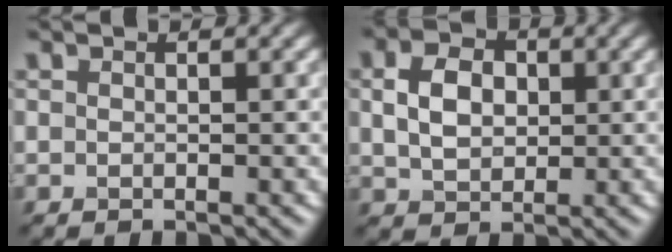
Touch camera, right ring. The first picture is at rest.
{"total": 4.2, "force": [0.8, 3.0, 2.8], "torque": [-0.059, 0.004, 0.012]}